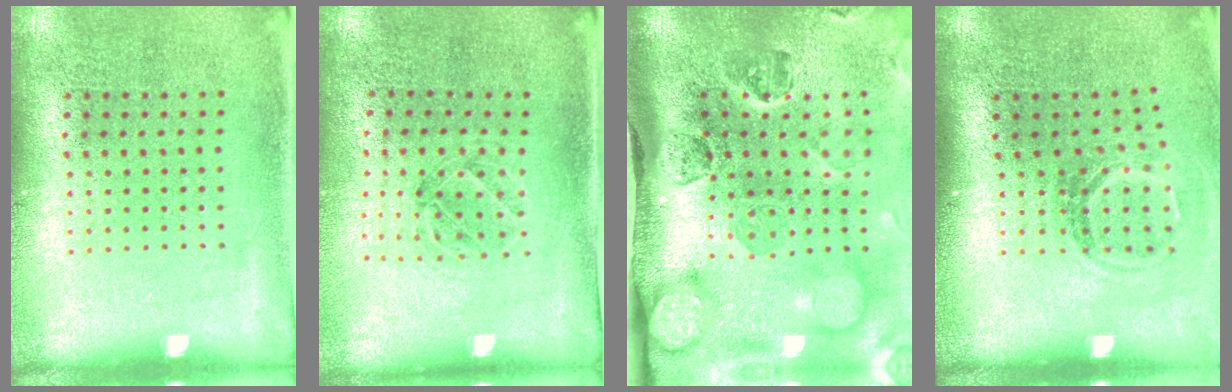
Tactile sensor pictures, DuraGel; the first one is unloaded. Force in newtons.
{"total": 1.0, "press": 1.0, "slide": 0.2}
{"total": 4.8, "press": 3.5, "slide": 3.3}
{"total": 1.7, "press": 1.2, "slide": 1.3}